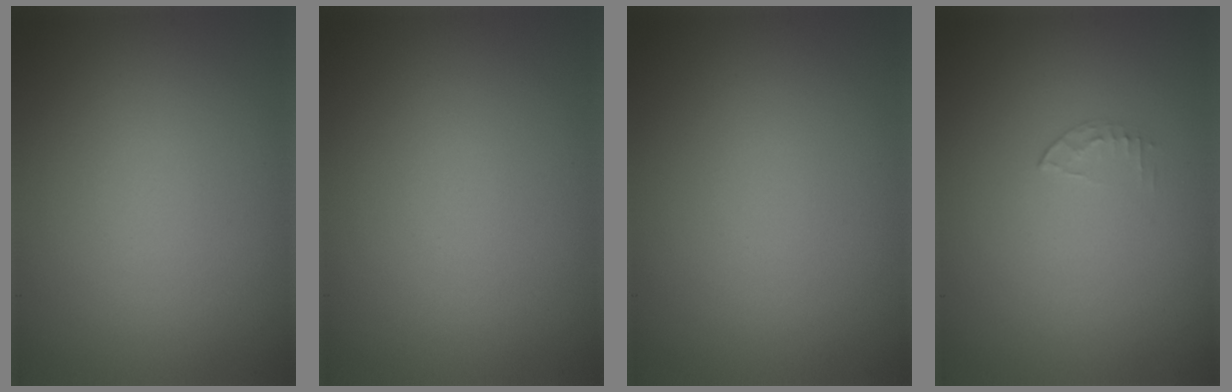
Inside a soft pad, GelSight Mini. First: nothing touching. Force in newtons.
{"total": 0.0}
{"total": 0.0}
{"total": 0.6, "press": 0.4, "slide": 0.4}